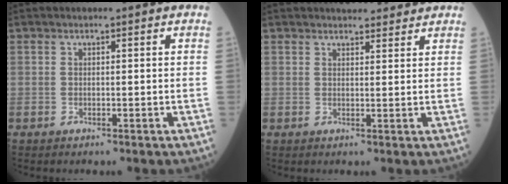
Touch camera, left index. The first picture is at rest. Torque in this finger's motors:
{"motor_torque": [0.00, -0.21, 0.00, 0.02]}